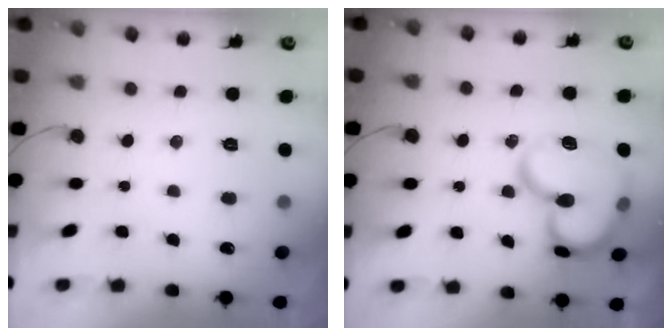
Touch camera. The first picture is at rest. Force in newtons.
{"total": 18.3, "press": 18.2, "slide": 2.0}